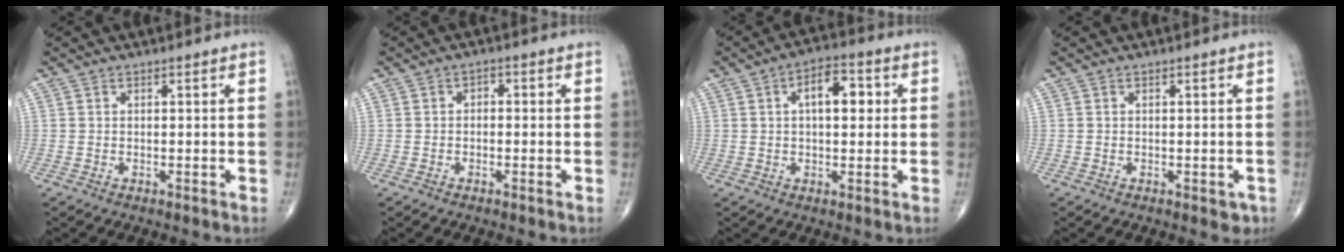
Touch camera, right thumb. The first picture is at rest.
{"total": 1.5, "force": [-0.2, 1.1, 1.0], "torque": [-0.003, 0.006, -0.010]}
{"total": 8.0, "force": [1.8, 4.1, 6.7], "torque": [-0.084, 0.013, 0.022]}
{"total": 1.6, "force": [-0.6, 0.9, 1.2], "torque": [0.000, 0.000, -0.005]}